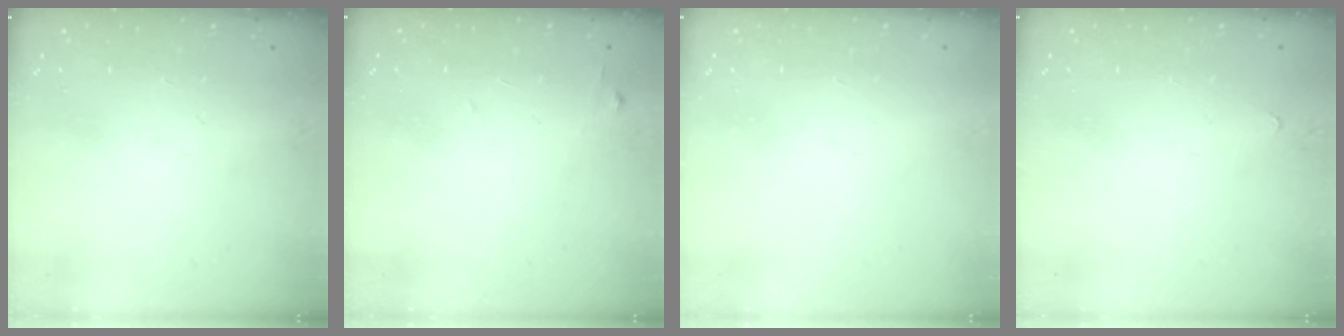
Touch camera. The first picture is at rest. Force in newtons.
{"total": 7.4, "press": 7.4, "slide": 0.4}
{"total": 1.5, "press": 1.5, "slide": 0.1}
{"total": 2.8, "press": 2.8, "slide": 0.4}